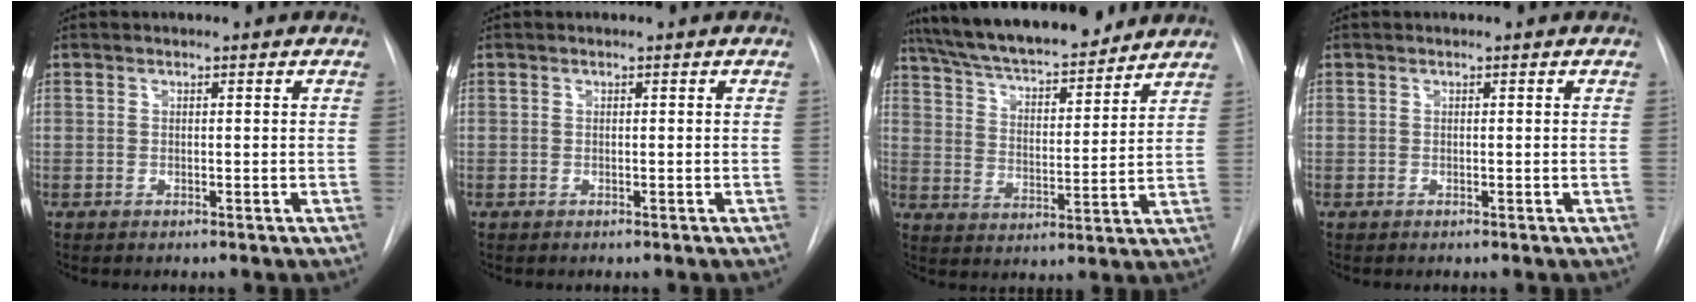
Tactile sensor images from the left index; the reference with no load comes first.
{"total": 0.0}
{"total": 18.8, "force": [16.7, 3.5, 8.1], "torque": [-0.138, 0.018, 0.261]}
{"total": 0.0}